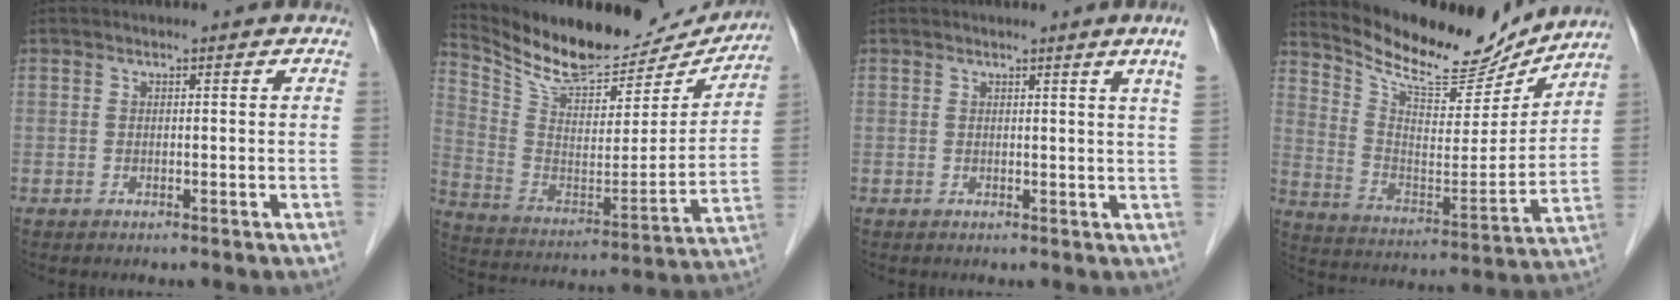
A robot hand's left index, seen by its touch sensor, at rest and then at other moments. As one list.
[{"total": 22.3, "force": [20.2, 6.9, 6.6], "torque": [-0.122, -0.017, 0.311]}, {"total": 4.2, "force": [2.8, -1.2, 2.9], "torque": [-0.037, -0.014, 0.022]}, {"total": 16.5, "force": [15.4, 3.6, 4.9], "torque": [-0.101, -0.026, 0.249]}]